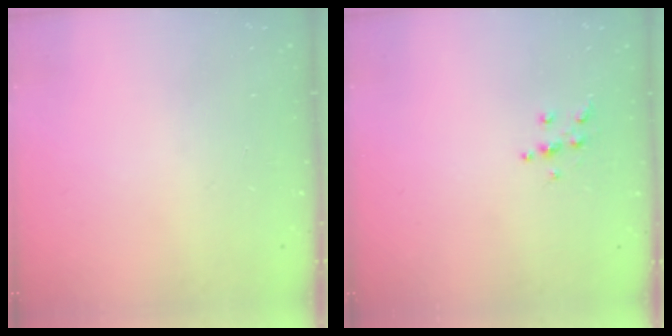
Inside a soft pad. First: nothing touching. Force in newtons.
{"total": 5.8, "press": 5.7, "slide": 0.5}